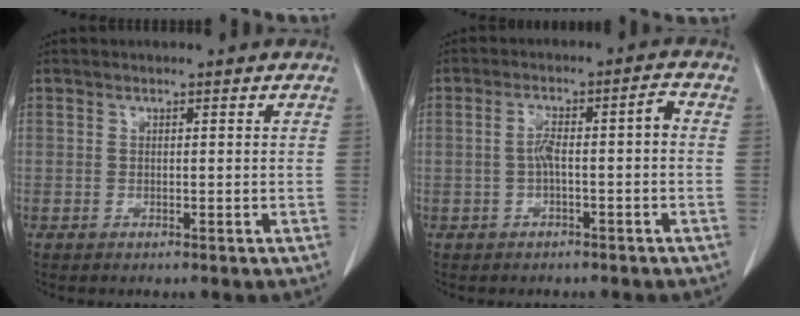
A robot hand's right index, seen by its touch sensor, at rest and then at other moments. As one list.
[{"total": 4.7, "force": [-0.6, 0.7, 4.6], "torque": [-0.084, 0.024, -0.006]}]